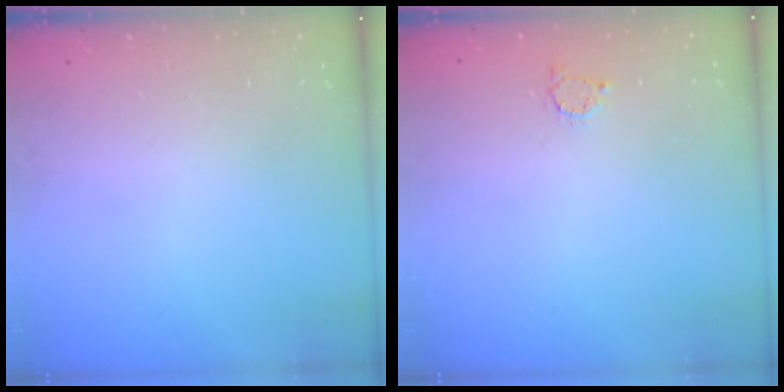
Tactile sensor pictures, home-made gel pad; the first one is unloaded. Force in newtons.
{"total": 2.5, "press": 2.5, "slide": 0.4}